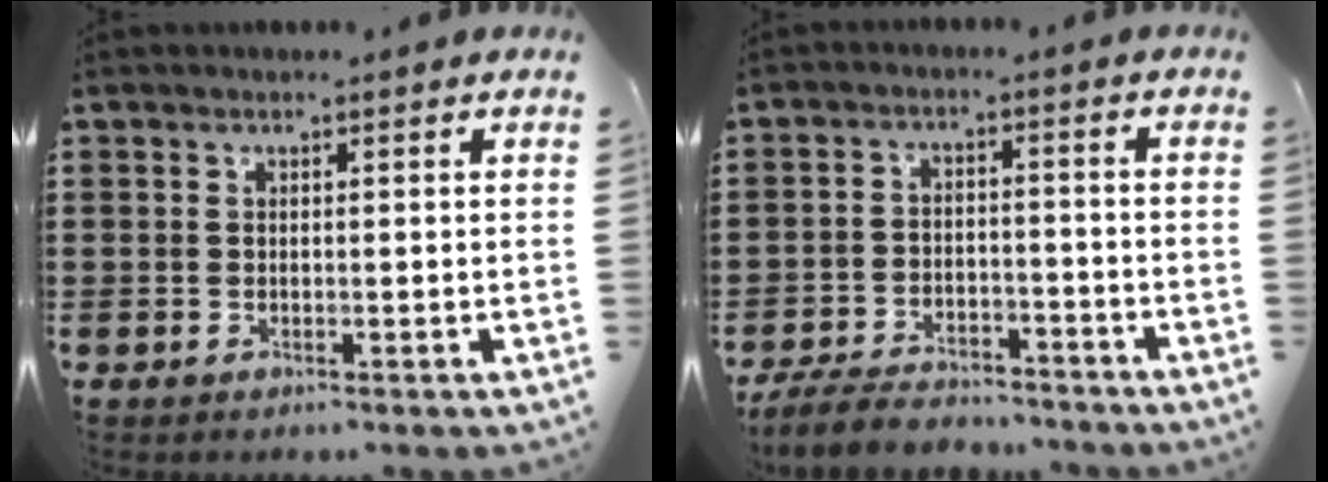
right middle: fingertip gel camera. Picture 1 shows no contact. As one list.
[{"total": 6.2, "force": [-5.9, 1.4, 1.3], "torque": [-0.034, 0.009, -0.118]}]